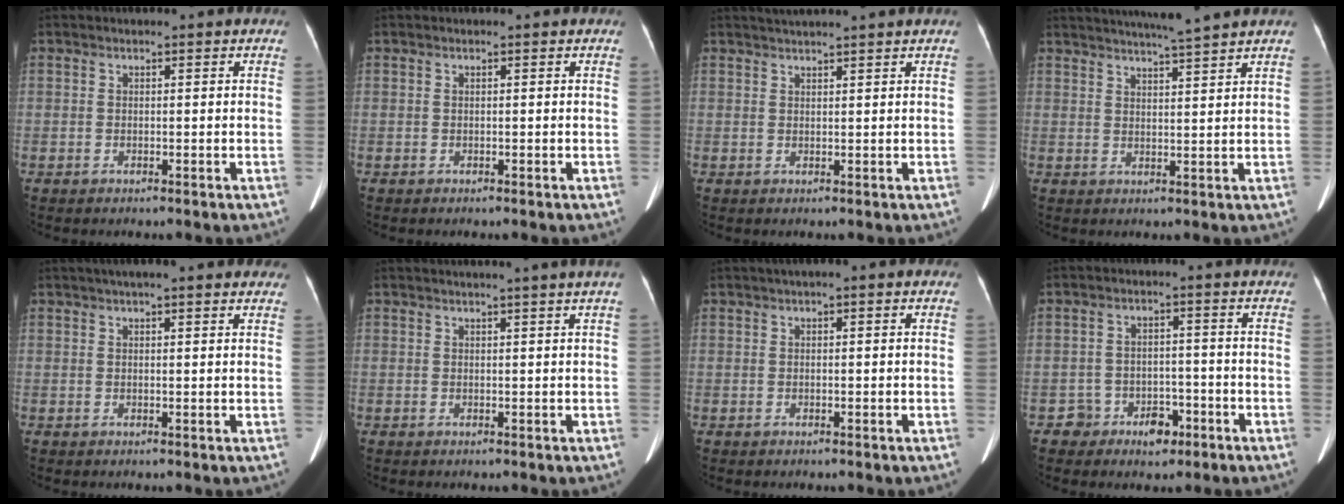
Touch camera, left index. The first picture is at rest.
{"total": 0.0}
{"total": 4.8, "force": [4.3, -0.9, 2.0], "torque": [-0.027, 0.027, 0.059]}
{"total": 8.1, "force": [7.2, -1.5, 3.3], "torque": [-0.053, 0.004, 0.102]}
{"total": 8.7, "force": [6.8, 1.6, 5.2], "torque": [-0.060, 0.023, 0.081]}
{"total": 2.8, "force": [2.2, -0.9, 1.5], "torque": [-0.018, 0.002, 0.027]}
{"total": 2.3, "force": [1.0, 0.5, 2.0], "torque": [-0.028, 0.014, 0.011]}
{"total": 4.6, "force": [-2.8, 3.4, 1.1], "torque": [-0.004, 0.007, -0.033]}